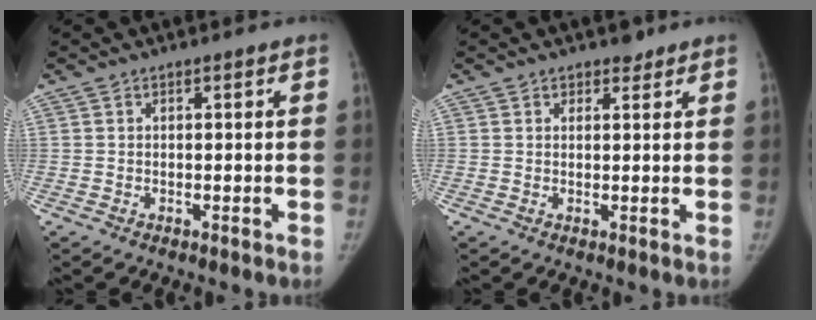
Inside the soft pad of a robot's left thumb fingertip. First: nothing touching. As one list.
[{"total": 1.8, "force": [1.4, 1.0, 0.1], "torque": [0.010, -0.007, 0.018]}]